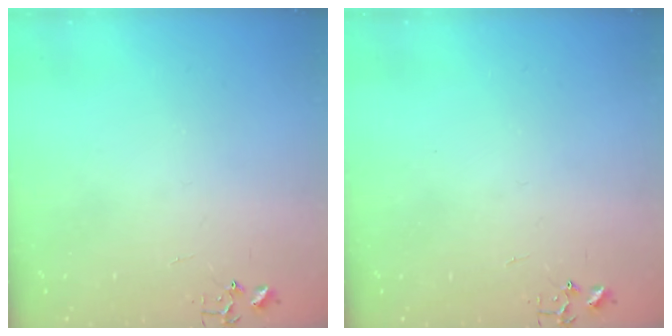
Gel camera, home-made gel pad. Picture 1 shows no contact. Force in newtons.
{"total": 0.0}